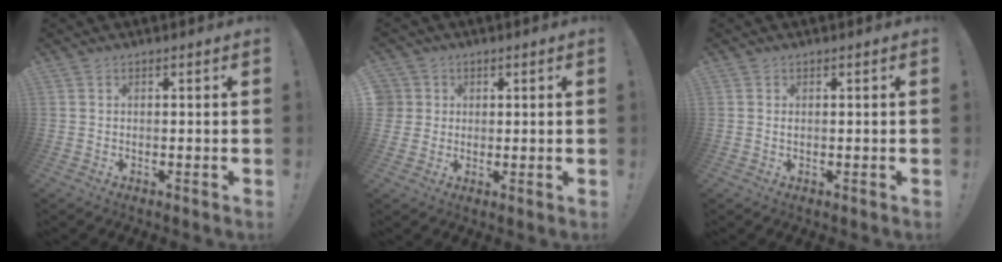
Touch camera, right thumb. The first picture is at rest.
{"total": 4.3, "force": [1.1, 4.1, 0.7], "torque": [-0.023, -0.001, 0.021]}
{"total": 0.0}